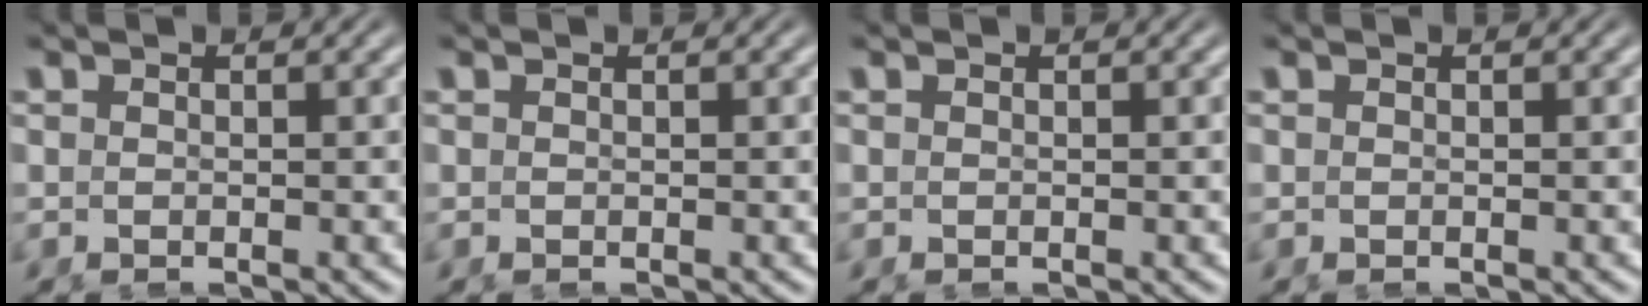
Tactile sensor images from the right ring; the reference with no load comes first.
{"total": 0.0}
{"total": 0.0}
{"total": 0.0}